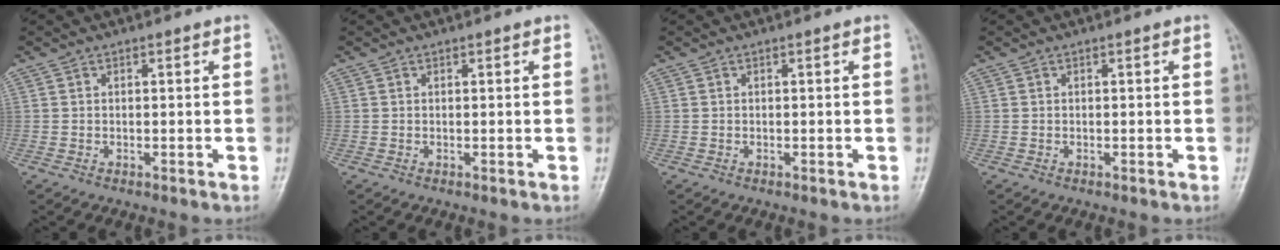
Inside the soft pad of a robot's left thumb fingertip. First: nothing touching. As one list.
[{"total": 0.0}, {"total": 0.0}, {"total": 0.0}]